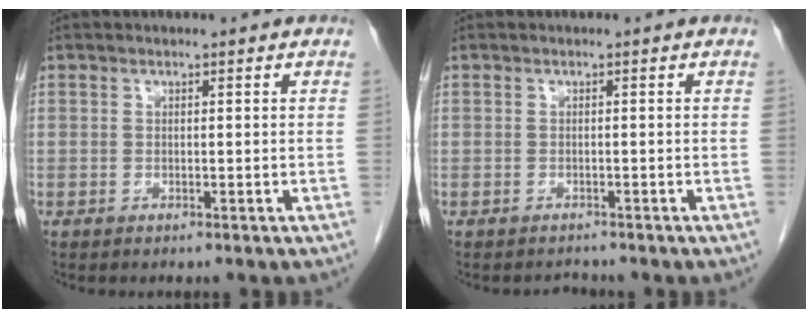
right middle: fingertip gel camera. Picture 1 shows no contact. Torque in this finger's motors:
{"motor_torque": [0.00, 0.05, -0.08, -0.02]}